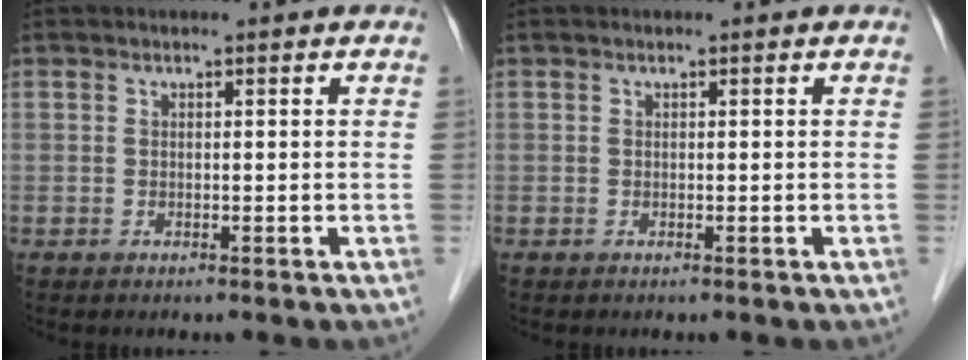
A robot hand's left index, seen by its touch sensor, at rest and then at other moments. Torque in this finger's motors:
{"motor_torque": [-0.01, 0.01, 0.01, 0.00]}